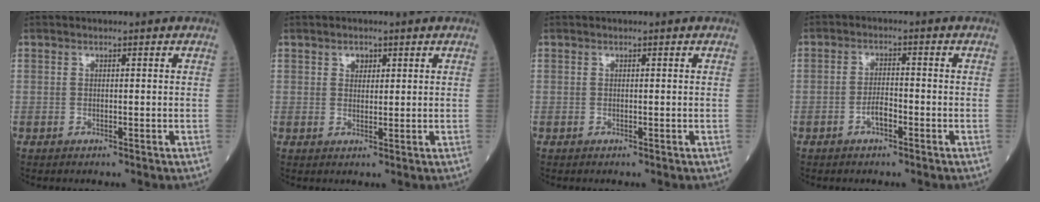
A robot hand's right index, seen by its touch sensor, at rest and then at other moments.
{"total": 1.6, "force": [1.0, 1.1, 0.8], "torque": [-0.010, 0.001, 0.015]}
{"total": 0.0}
{"total": 2.7, "force": [-1.4, 0.8, 2.1], "torque": [-0.034, 0.004, -0.028]}